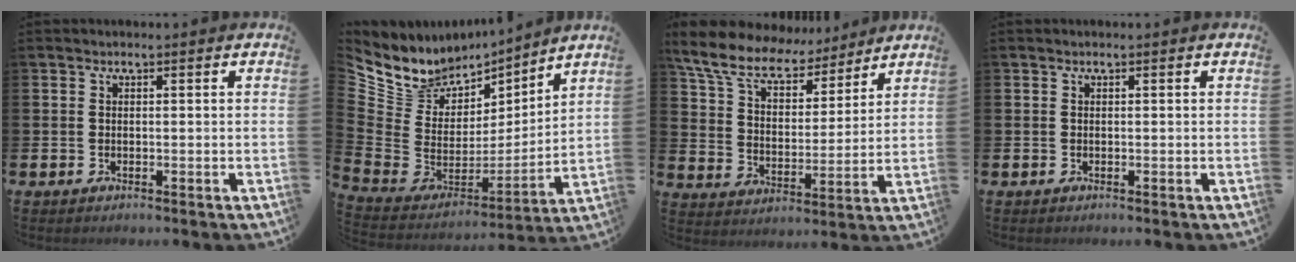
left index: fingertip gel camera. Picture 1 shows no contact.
{"total": 8.1, "force": [6.8, 4.3, -0.6], "torque": [-0.047, -0.061, 0.127]}
{"total": 9.5, "force": [8.2, 3.4, 3.1], "torque": [-0.099, -0.048, 0.147]}
{"total": 0.0}